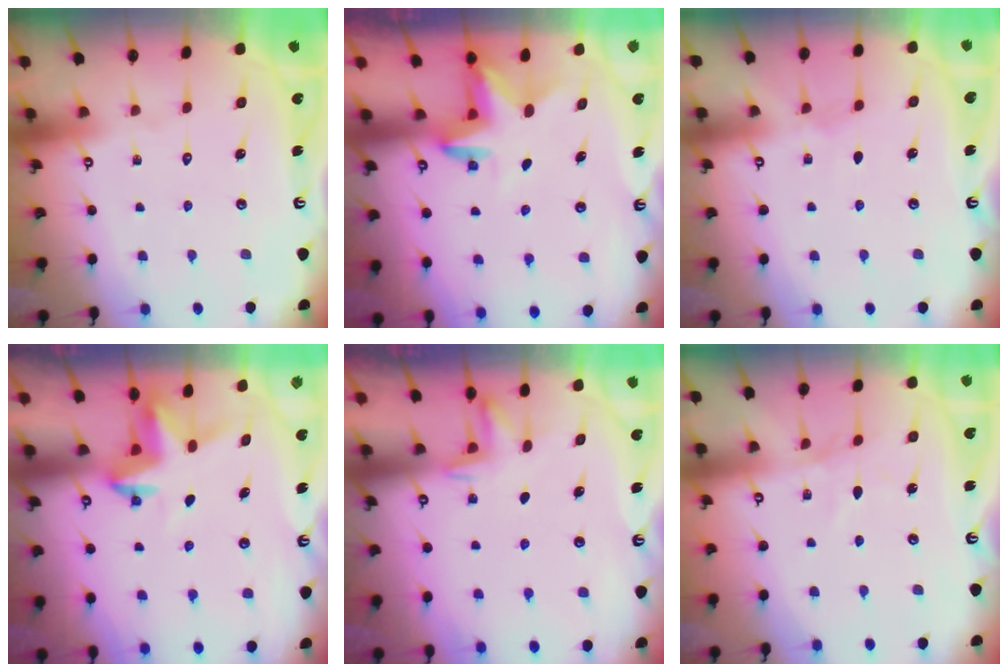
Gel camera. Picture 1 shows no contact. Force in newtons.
{"total": 3.2, "press": 3.2, "slide": 0.1}
{"total": 2.9, "press": 2.9, "slide": 0.4}
{"total": 3.7, "press": 3.7, "slide": 0.3}
{"total": 2.2, "press": 2.1, "slide": 0.4}
{"total": 2.9, "press": 2.8, "slide": 0.4}